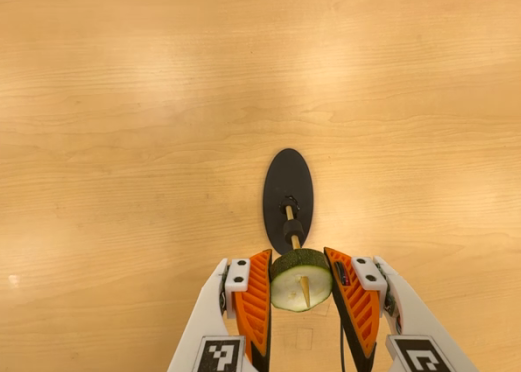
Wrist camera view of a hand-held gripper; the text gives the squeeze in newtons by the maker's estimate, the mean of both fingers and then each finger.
{"total": 12.3, "left": 12.2, "right": 12.5}